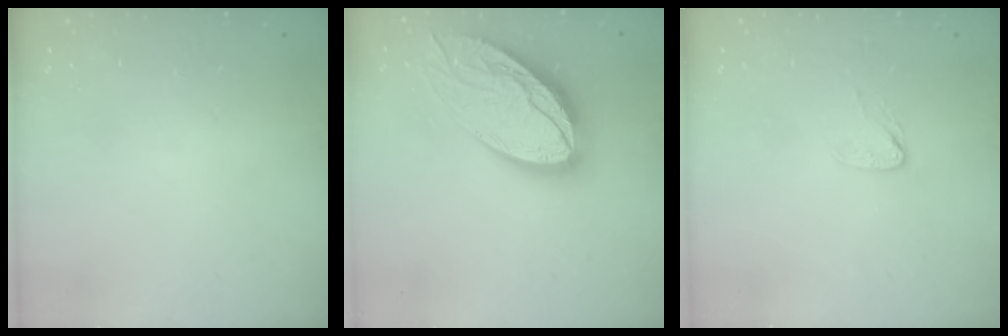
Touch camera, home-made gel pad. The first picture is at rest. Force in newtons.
{"total": 22.8, "press": 22.7, "slide": 2.1}
{"total": 3.4, "press": 3.4, "slide": 0.4}